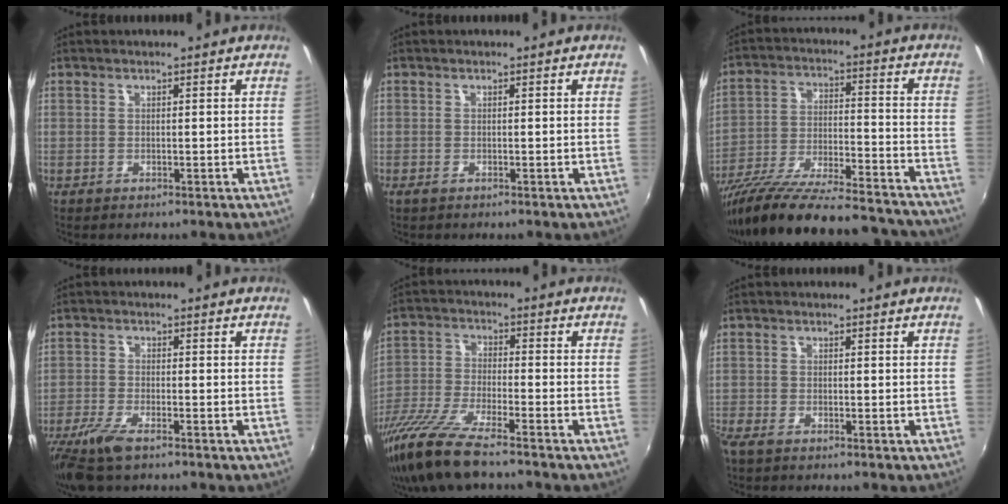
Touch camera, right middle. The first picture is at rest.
{"total": 0.8, "force": [-0.5, 0.4, 0.5], "torque": [-0.010, -0.003, -0.010]}
{"total": 27.2, "force": [-23.7, 5.1, 12.4], "torque": [-0.220, -0.046, -0.353]}
{"total": 8.1, "force": [-5.7, 2.3, 5.3], "torque": [-0.131, -0.026, -0.114]}
{"total": 15.0, "force": [-11.6, 2.1, 9.3], "torque": [-0.201, -0.042, -0.225]}
{"total": 2.6, "force": [-2.1, 0.9, 1.2], "torque": [-0.031, -0.011, -0.043]}